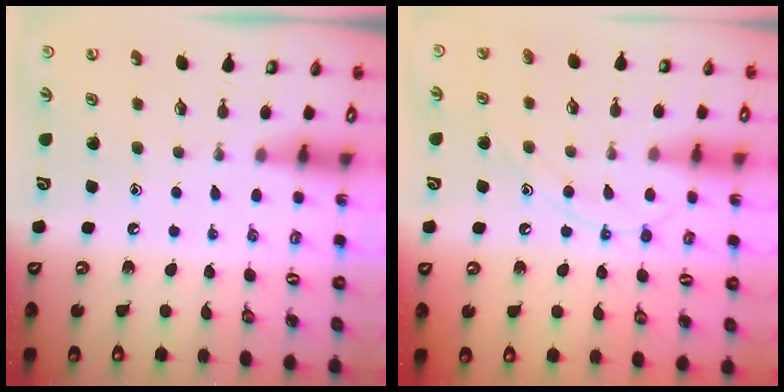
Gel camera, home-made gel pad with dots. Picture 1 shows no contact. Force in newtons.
{"total": 9.6, "press": 9.5, "slide": 0.9}